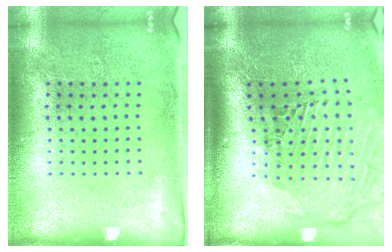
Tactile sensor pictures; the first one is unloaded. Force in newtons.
{"total": 2.9, "press": 2.0, "slide": 2.1}